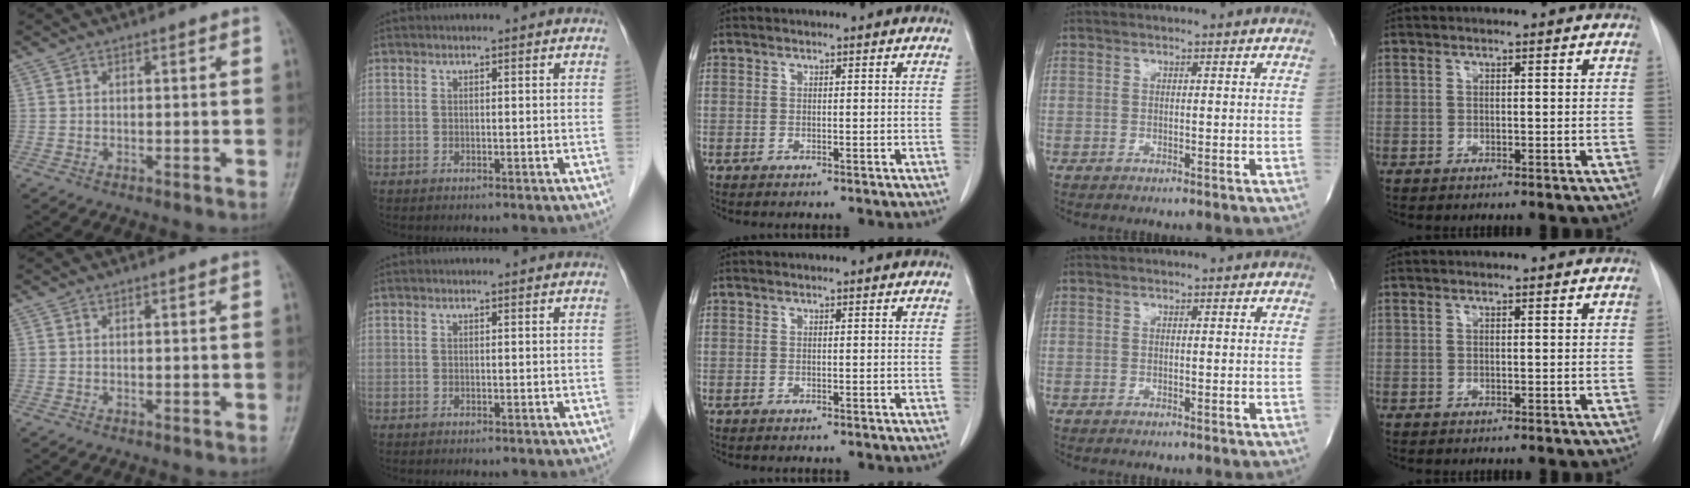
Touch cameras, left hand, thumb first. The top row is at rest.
{}